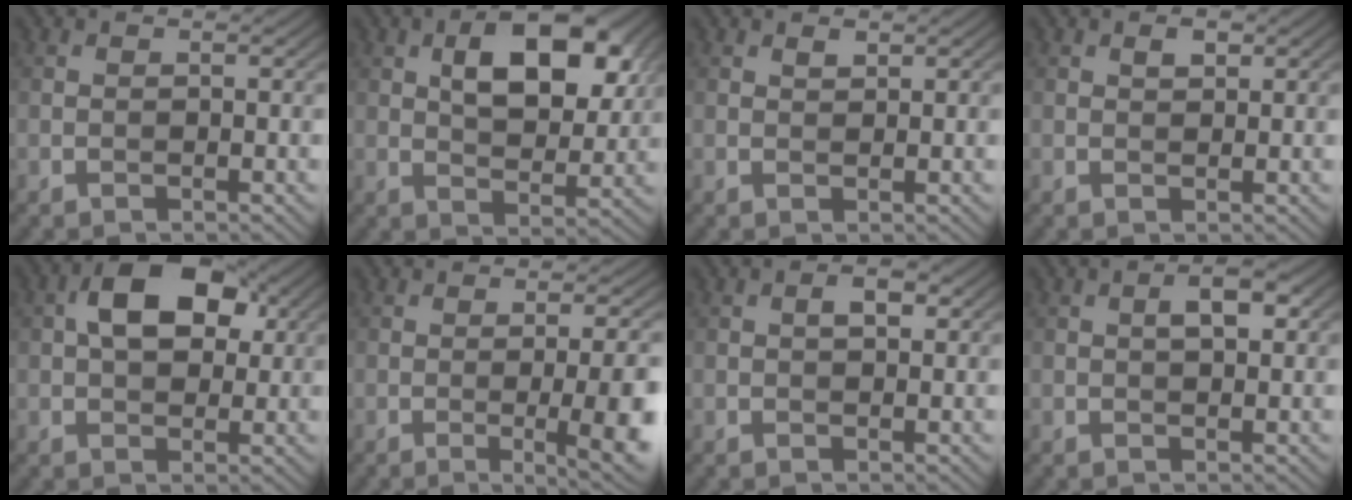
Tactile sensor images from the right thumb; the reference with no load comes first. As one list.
[{"total": 10.5, "force": [3.4, 5.5, 8.2], "torque": [-0.131, 0.004, 0.055]}, {"total": 0.9, "force": [0.7, 0.4, 0.5], "torque": [-0.010, -0.004, 0.014]}, {"total": 1.3, "force": [0.7, 0.7, 0.9], "torque": [-0.013, -0.001, 0.012]}, {"total": 8.7, "force": [2.2, 5.3, 6.6], "torque": [-0.110, 0.014, 0.029]}, {"total": 8.7, "force": [-1.7, 2.1, 8.3], "torque": [-0.107, -0.002, -0.016]}, {"total": 2.0, "force": [0.5, 1.0, 1.7], "torque": [-0.023, 0.002, 0.006]}, {"total": 3.1, "force": [0.7, 1.3, 2.7], "torque": [-0.040, 0.004, 0.009]}]